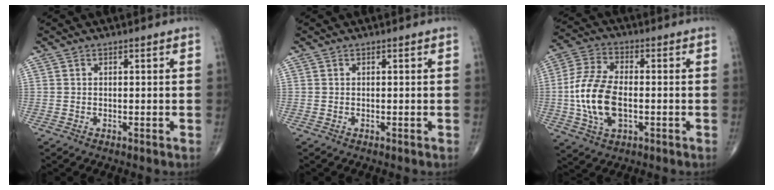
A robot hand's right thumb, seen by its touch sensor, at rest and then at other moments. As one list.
[{"total": 0.0}, {"total": 13.0, "force": [-1.7, 7.1, 10.8], "torque": [-0.225, 0.011, -0.034]}]